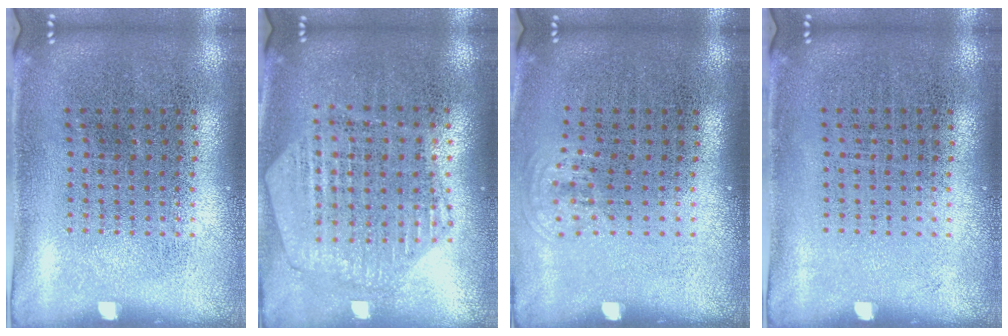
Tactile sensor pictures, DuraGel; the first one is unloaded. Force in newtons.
{"total": 1.2, "press": 1.2, "slide": 0.2}
{"total": 0.7, "press": 0.5, "slide": 0.4}
{"total": 0.0}